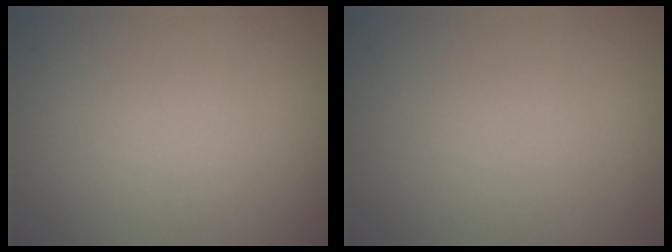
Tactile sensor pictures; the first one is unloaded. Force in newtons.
{"total": 0.0}